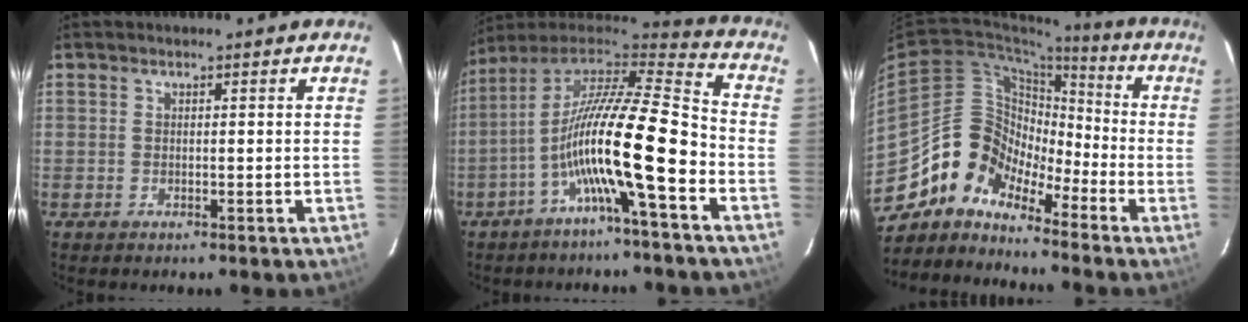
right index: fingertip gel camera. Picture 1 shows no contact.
{"total": 17.8, "force": [-7.1, 1.4, 16.2], "torque": [-0.275, -0.017, -0.137]}
{"total": 10.9, "force": [-7.8, 7.2, 2.8], "torque": [-0.053, 0.038, -0.170]}